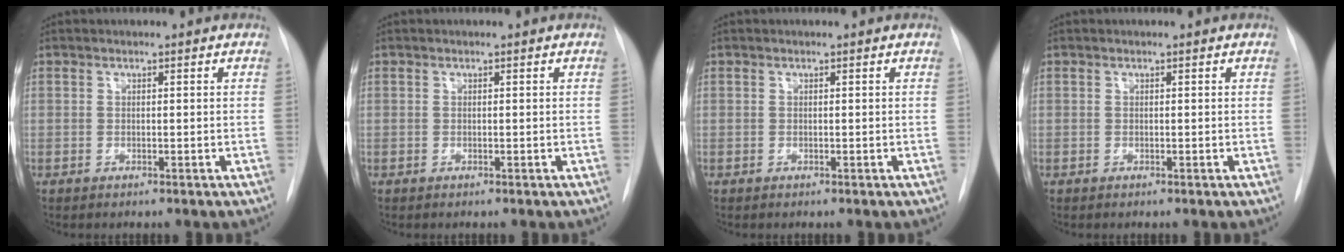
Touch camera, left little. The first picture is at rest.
{"total": 0.0}
{"total": 0.0}
{"total": 0.0}